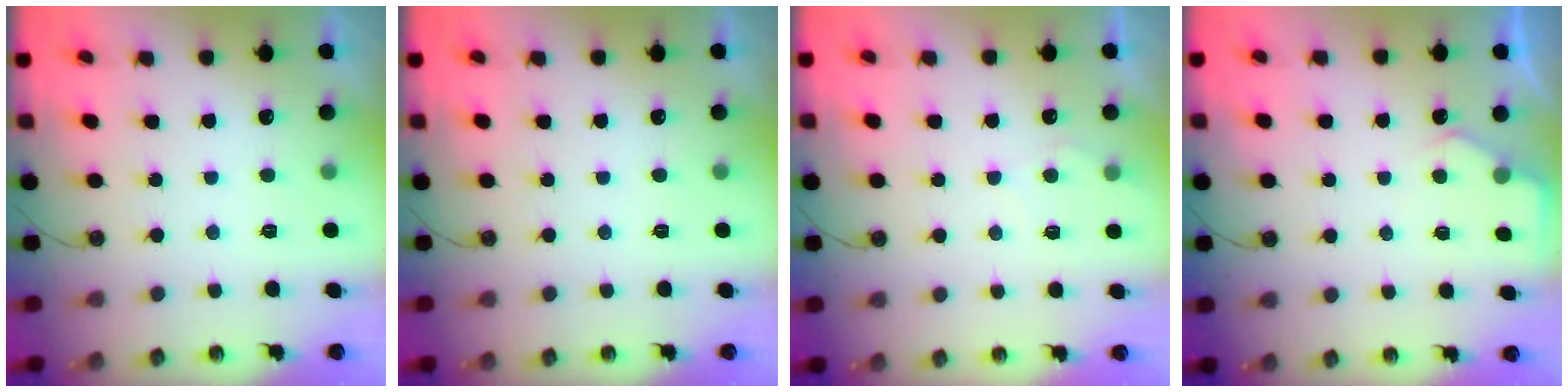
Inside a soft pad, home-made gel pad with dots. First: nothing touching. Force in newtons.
{"total": 0.0}
{"total": 4.2, "press": 4.2, "slide": 0.5}
{"total": 4.2, "press": 4.2, "slide": 0.4}